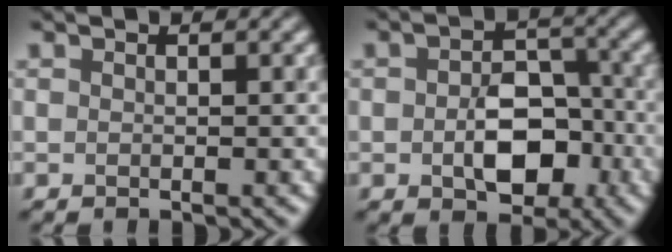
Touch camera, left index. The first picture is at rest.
{"total": 6.3, "force": [-1.4, 4.2, 4.6], "torque": [-0.066, -0.008, -0.019]}